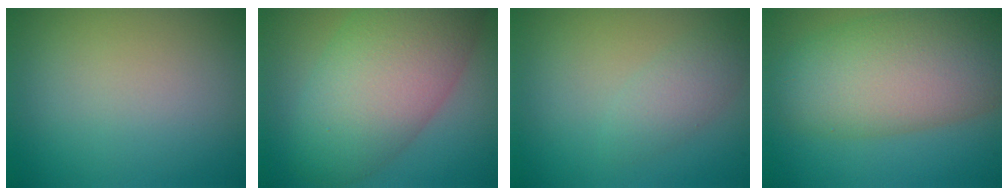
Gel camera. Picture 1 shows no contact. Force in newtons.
{"total": 10.0, "press": 10.0, "slide": 0.3}
{"total": 2.1, "press": 2.1, "slide": 0.1}
{"total": 10.0, "press": 10.0, "slide": 0.3}